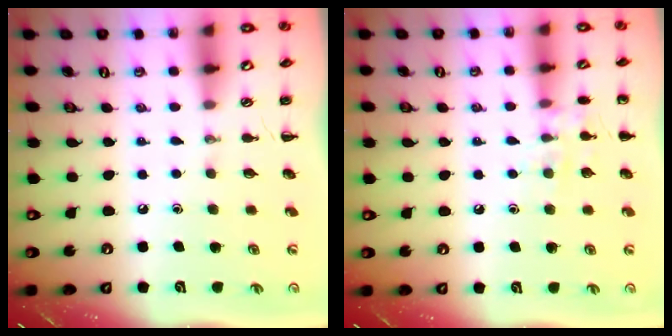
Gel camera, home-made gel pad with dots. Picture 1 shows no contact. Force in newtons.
{"total": 7.6, "press": 7.4, "slide": 1.7}